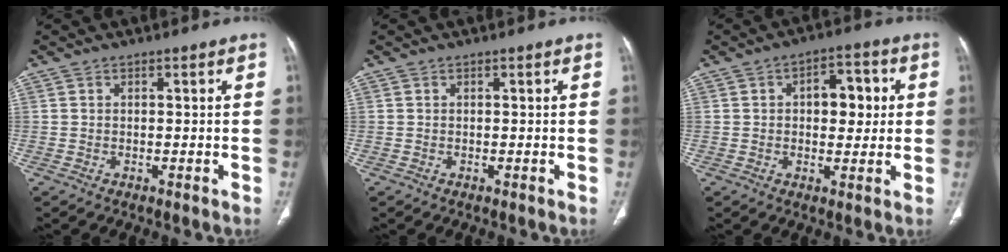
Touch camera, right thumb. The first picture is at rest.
{"total": 0.0}
{"total": 8.2, "force": [1.4, 4.8, 6.5], "torque": [-0.061, 0.011, 0.020]}